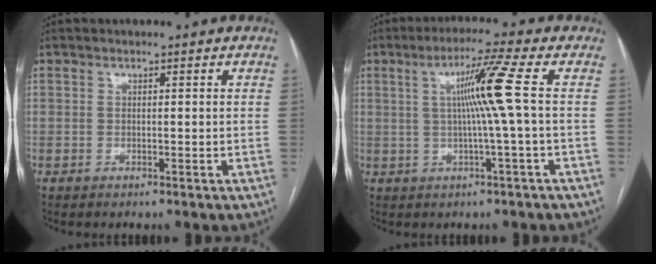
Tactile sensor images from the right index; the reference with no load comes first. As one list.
[{"total": 7.7, "force": [0.9, -2.1, 7.4], "torque": [-0.131, 0.006, 0.023]}]